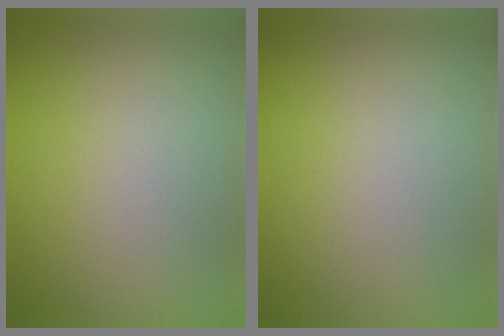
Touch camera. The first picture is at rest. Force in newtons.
{"total": 0.0}